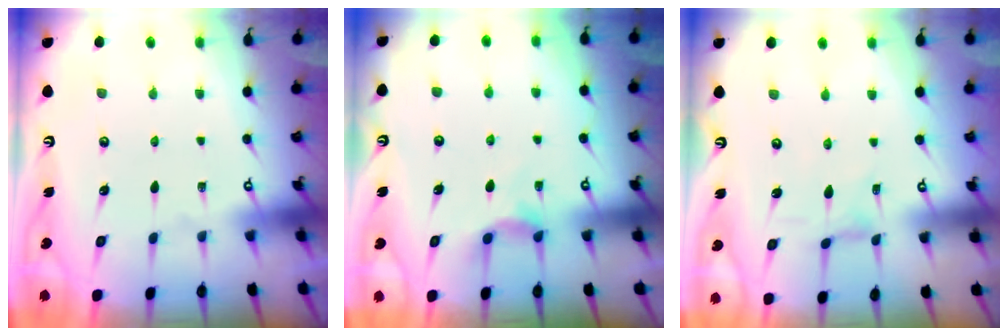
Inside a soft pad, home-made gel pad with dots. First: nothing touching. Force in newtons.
{"total": 3.7, "press": 3.7, "slide": 0.5}
{"total": 0.0}